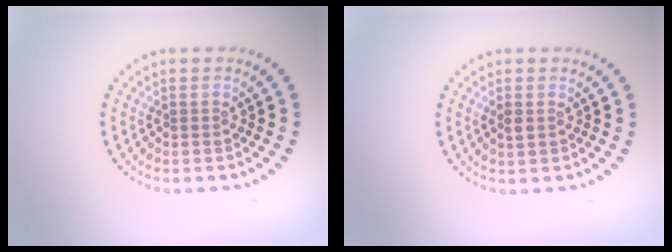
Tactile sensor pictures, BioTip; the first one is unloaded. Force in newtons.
{"total": 0.9, "press": 0.9, "slide": 0.1}